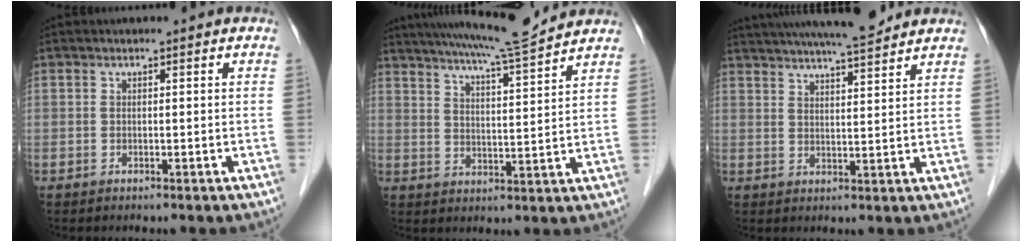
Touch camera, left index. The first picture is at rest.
{"total": 11.9, "force": [10.9, -0.7, 4.8], "torque": [-0.078, 0.001, 0.166]}
{"total": 13.7, "force": [12.1, 1.3, 6.1], "torque": [-0.100, 0.014, 0.184]}